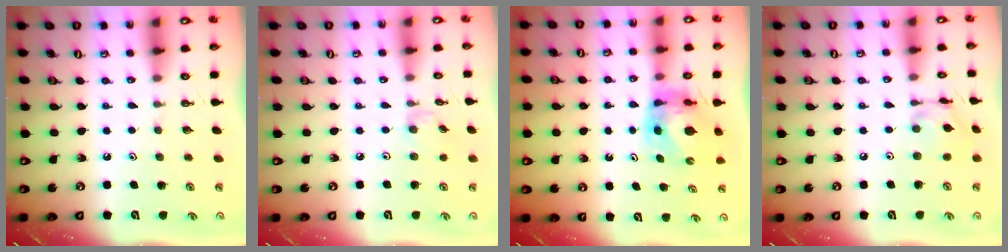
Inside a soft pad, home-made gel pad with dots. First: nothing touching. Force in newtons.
{"total": 1.9, "press": 1.9, "slide": 0.4}
{"total": 6.0, "press": 6.0, "slide": 0.6}
{"total": 10.3, "press": 10.3, "slide": 0.6}